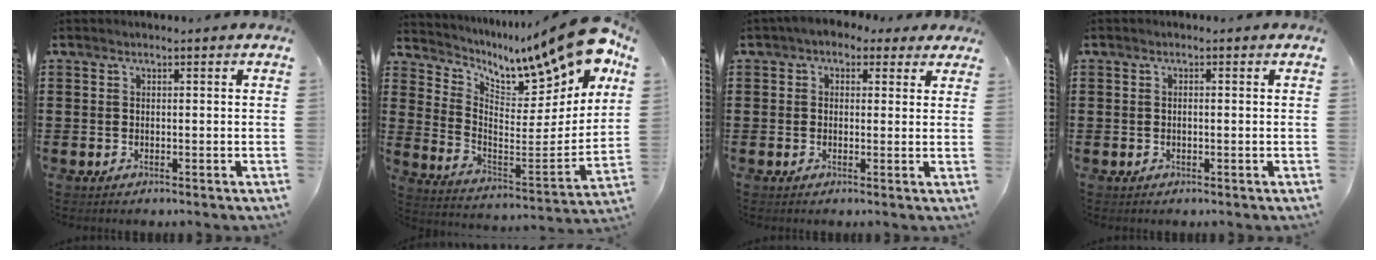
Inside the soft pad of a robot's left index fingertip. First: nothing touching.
{"total": 12.9, "force": [10.2, 3.3, 7.1], "torque": [-0.120, -0.089, 0.162]}
{"total": 2.3, "force": [1.0, 1.8, 1.0], "torque": [-0.027, 0.010, 0.017]}
{"total": 0.5, "force": [-0.1, 0.1, 0.5], "torque": [-0.010, -0.003, 0.000]}